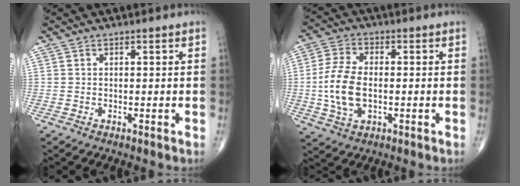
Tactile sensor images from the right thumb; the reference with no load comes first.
{"total": 10.3, "force": [-1.0, 5.9, 8.4], "torque": [-0.175, 0.008, -0.020]}